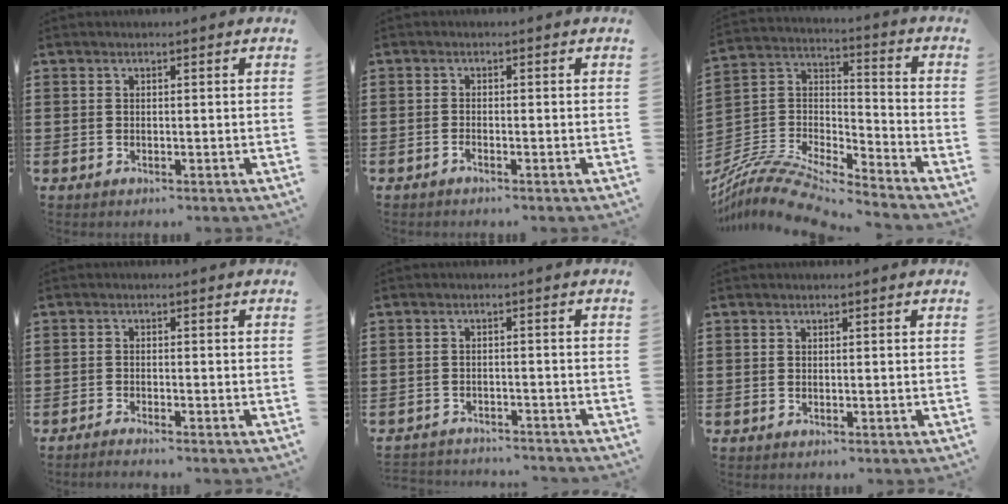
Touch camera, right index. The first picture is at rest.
{"total": 0.9, "force": [-0.8, 0.1, 0.4], "torque": [-0.011, -0.003, -0.015]}
{"total": 10.5, "force": [-9.7, 1.8, 3.6], "torque": [-0.081, 0.016, -0.198]}
{"total": 1.3, "force": [-1.3, -0.1, 0.2], "torque": [-0.006, 0.000, -0.025]}
{"total": 2.6, "force": [-2.5, 0.3, -0.2], "torque": [-0.005, -0.001, -0.056]}
{"total": 0.0}